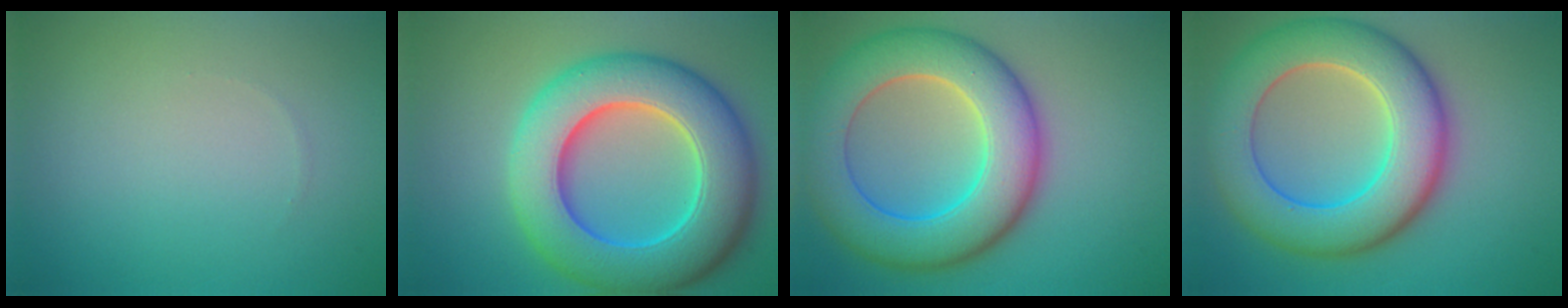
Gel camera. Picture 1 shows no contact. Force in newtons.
{"total": 11.8, "press": 11.8, "slide": 0.4}
{"total": 10.6, "press": 10.6, "slide": 0.2}
{"total": 10.4, "press": 10.4, "slide": 0.4}